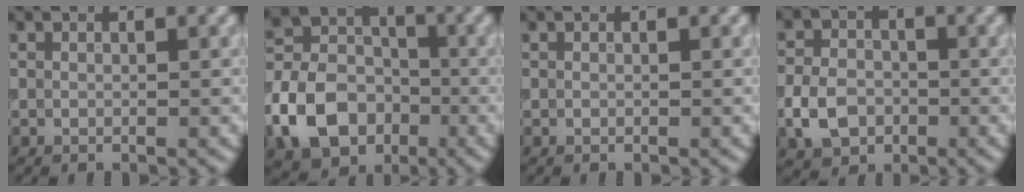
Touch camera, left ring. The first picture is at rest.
{"total": 8.8, "force": [-3.3, 6.6, 4.8], "torque": [-0.091, 0.000, -0.072]}
{"total": 0.0}
{"total": 4.6, "force": [-1.6, 3.5, 2.5], "torque": [-0.052, -0.002, -0.037]}